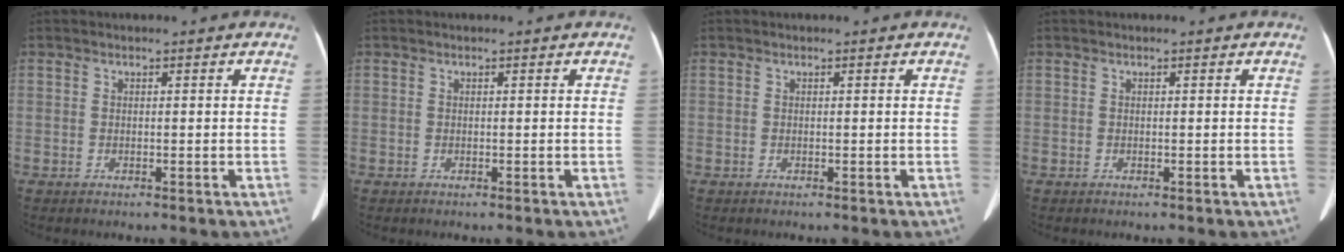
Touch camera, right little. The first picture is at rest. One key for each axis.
{"total": 0.0}
{"total": 0.0}
{"total": 0.0}